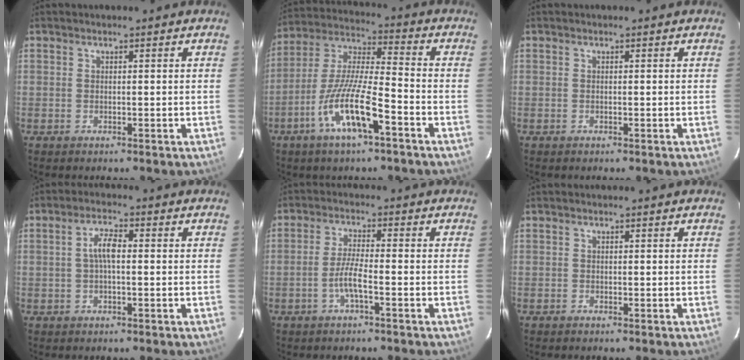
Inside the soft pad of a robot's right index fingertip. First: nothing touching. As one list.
[{"total": 13.5, "force": [-6.8, 2.4, 11.4], "torque": [-0.233, -0.010, -0.132]}, {"total": 0.0}, {"total": 3.7, "force": [0.0, 1.2, 3.5], "torque": [-0.070, 0.010, 0.000]}, {"total": 4.1, "force": [-2.0, 0.1, 3.6], "torque": [-0.078, 0.001, -0.040]}, {"total": 0.0}]